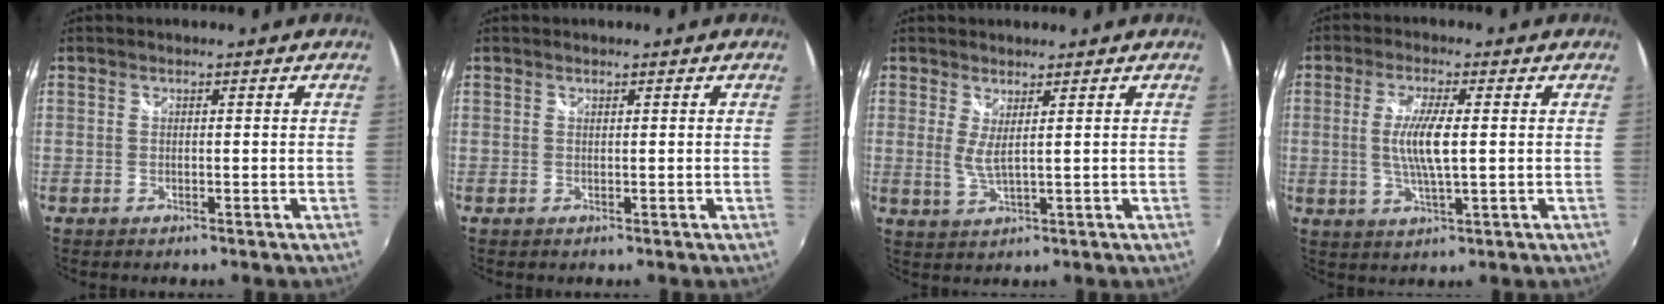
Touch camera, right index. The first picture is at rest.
{"total": 0.0}
{"total": 2.7, "force": [1.0, 0.1, 2.5], "torque": [-0.048, -0.010, 0.016]}
{"total": 6.9, "force": [0.3, 1.1, 6.8], "torque": [-0.132, -0.004, 0.005]}